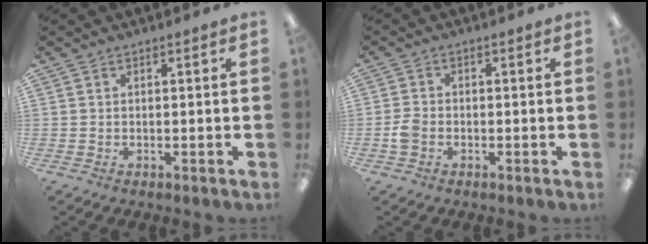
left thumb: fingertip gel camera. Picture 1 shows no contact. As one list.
[{"total": 3.4, "force": [-1.3, 2.4, 2.0], "torque": [-0.034, 0.009, -0.023]}]